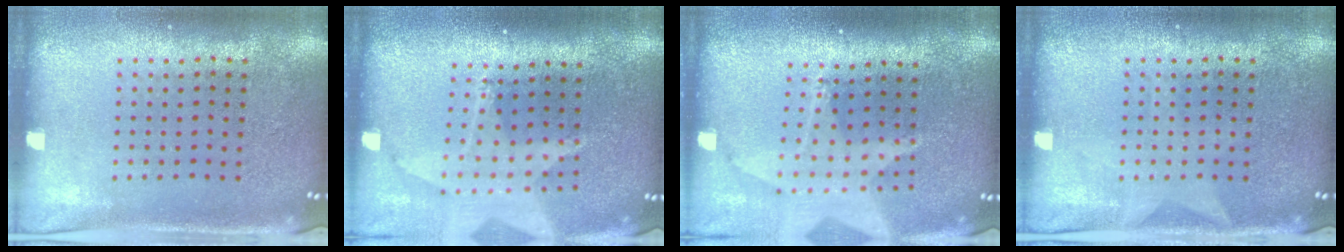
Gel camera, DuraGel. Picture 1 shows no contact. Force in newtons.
{"total": 1.8, "press": 1.5, "slide": 1.1}
{"total": 2.0, "press": 1.5, "slide": 1.2}
{"total": 0.6, "press": 0.6, "slide": 0.1}